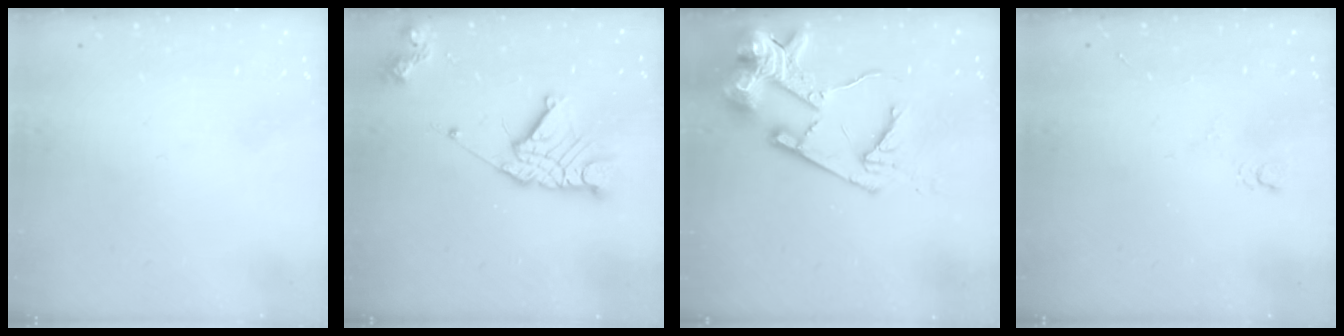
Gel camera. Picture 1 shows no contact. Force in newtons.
{"total": 15.5, "press": 15.4, "slide": 1.3}
{"total": 24.4, "press": 24.2, "slide": 2.8}
{"total": 3.3, "press": 3.3, "slide": 0.6}